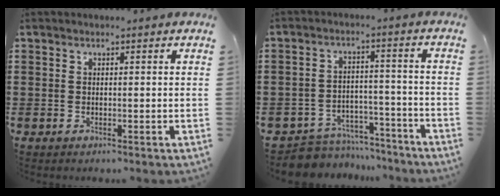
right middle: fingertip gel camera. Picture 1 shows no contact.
{"total": 6.0, "force": [-5.9, 1.2, 0.3], "torque": [-0.010, 0.018, -0.120]}